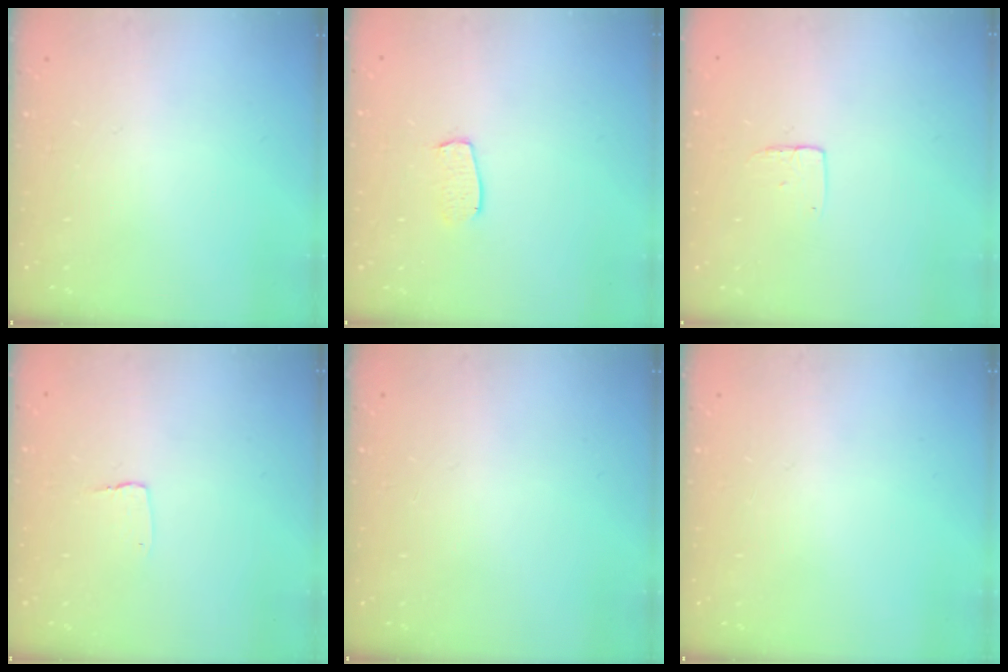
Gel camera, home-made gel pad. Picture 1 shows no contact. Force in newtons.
{"total": 6.1, "press": 6.1, "slide": 0.3}
{"total": 3.6, "press": 3.6, "slide": 0.3}
{"total": 2.7, "press": 2.7, "slide": 0.2}
{"total": 0.0}
{"total": 0.0}